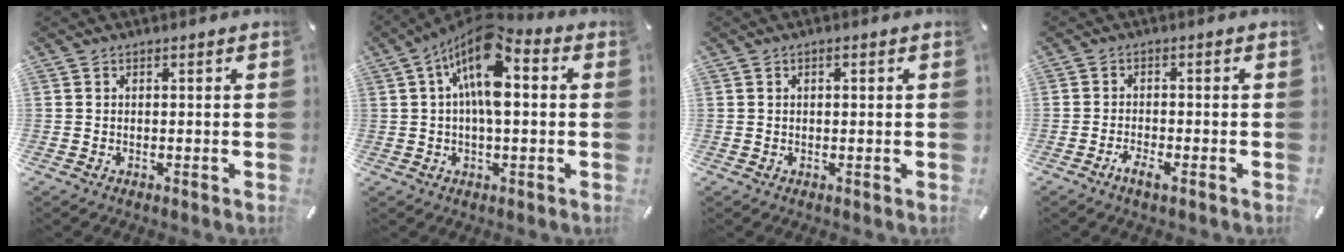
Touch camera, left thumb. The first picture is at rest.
{"total": 13.1, "force": [3.6, 5.8, 11.2], "torque": [-0.203, -0.018, 0.060]}
{"total": 1.1, "force": [0.3, 0.6, 0.8], "torque": [-0.017, 0.006, 0.004]}
{"total": 2.8, "force": [-1.8, 0.9, 2.0], "torque": [-0.038, 0.005, -0.035]}